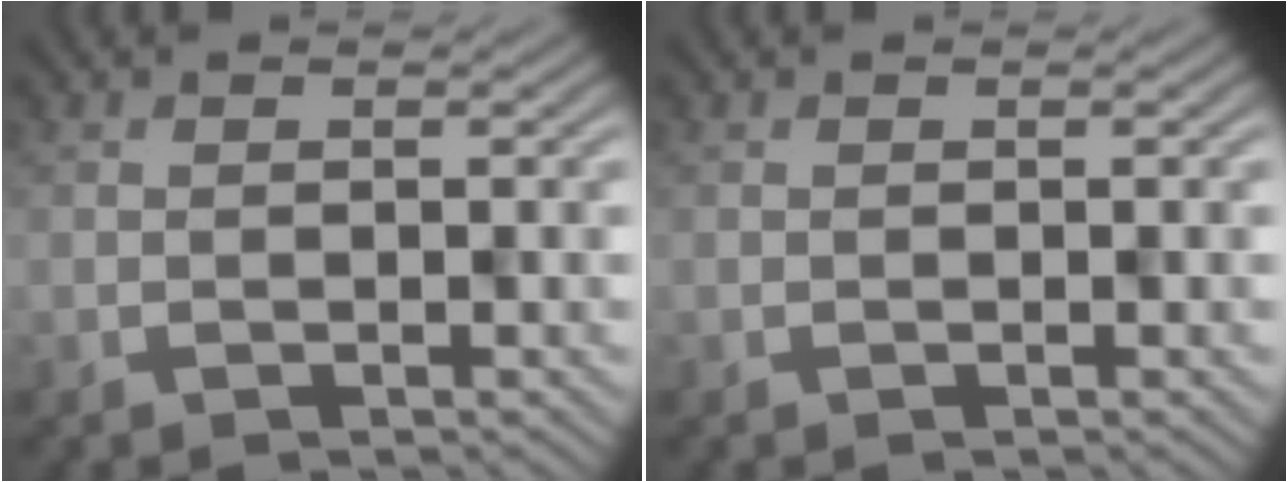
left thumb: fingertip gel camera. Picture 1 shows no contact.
{"total": 0.0}